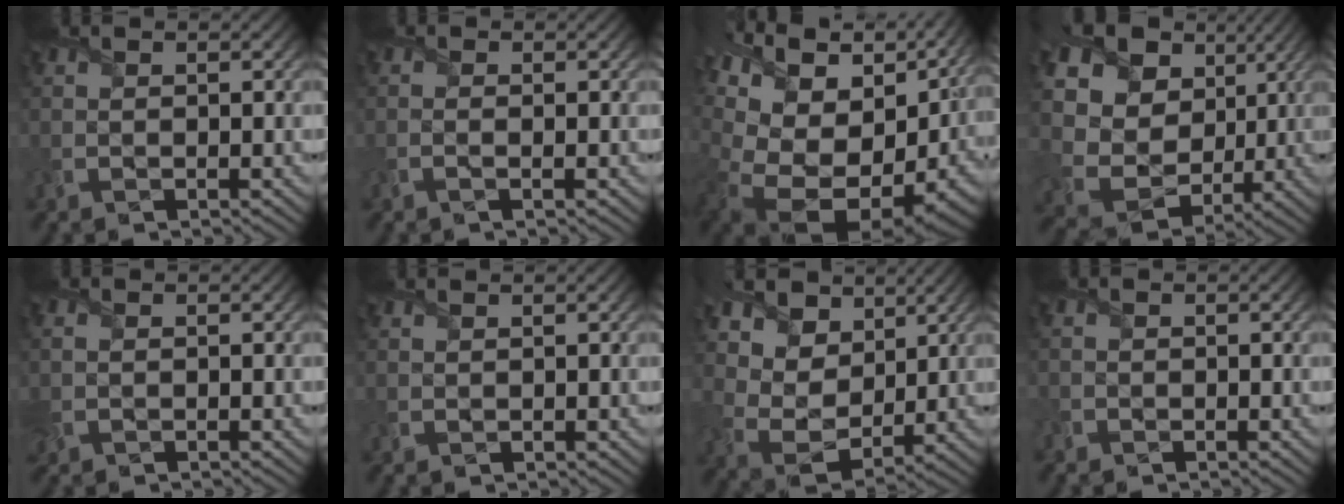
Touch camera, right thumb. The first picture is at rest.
{"total": 0.8, "force": [-0.4, -0.2, 0.7], "torque": [-0.017, 0.001, -0.011]}
{"total": 18.0, "force": [2.0, 12.3, 13.0], "torque": [-0.232, -0.029, 0.092]}
{"total": 13.9, "force": [5.6, 10.9, 6.7], "torque": [-0.169, 0.015, 0.104]}
{"total": 1.4, "force": [0.0, 1.1, 1.0], "torque": [-0.032, 0.000, 0.001]}
{"total": 0.6, "force": [0.5, -0.3, -0.1], "torque": [-0.003, 0.000, 0.013]}
{"total": 8.3, "force": [5.1, 5.3, 3.8], "torque": [-0.109, -0.007, 0.086]}
{"total": 0.9, "force": [-0.6, 0.6, -0.4], "torque": [0.001, -0.001, -0.014]}